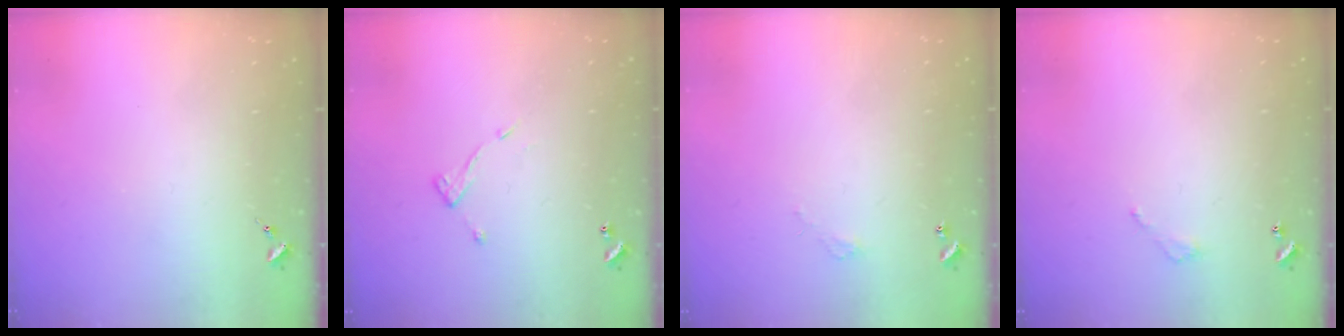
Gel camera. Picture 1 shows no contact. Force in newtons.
{"total": 7.2, "press": 7.2, "slide": 0.5}
{"total": 2.7, "press": 2.7, "slide": 0.2}
{"total": 3.1, "press": 3.0, "slide": 0.3}